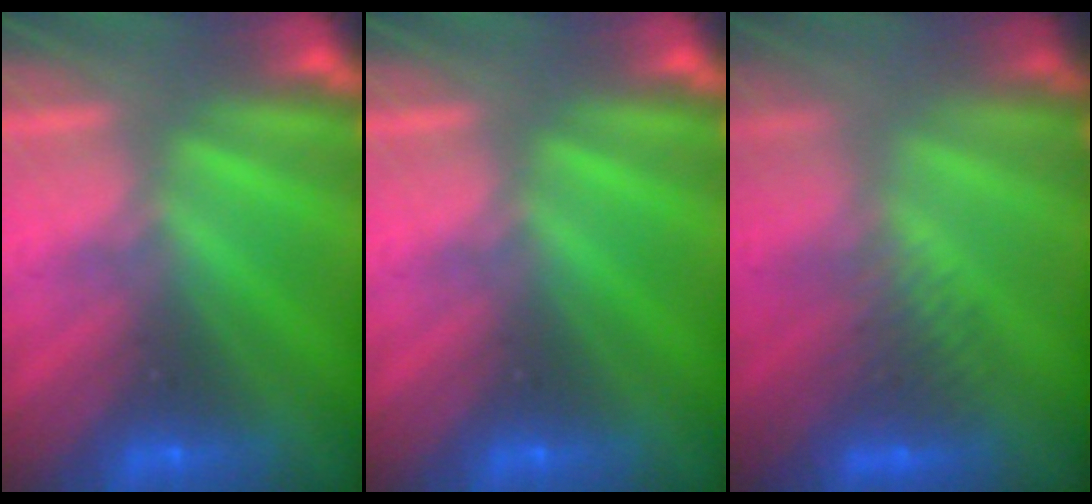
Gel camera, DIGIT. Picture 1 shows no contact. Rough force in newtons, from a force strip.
{"total": 0.0}
{"total": 3.1}